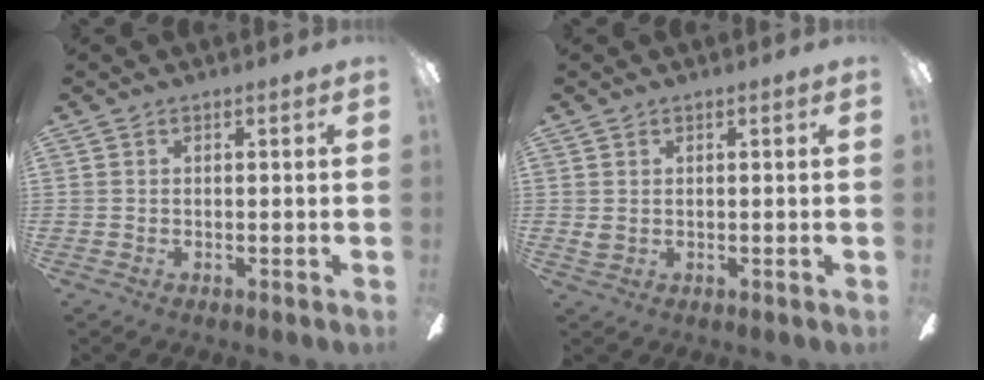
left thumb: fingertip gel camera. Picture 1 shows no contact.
{"total": 1.5, "force": [0.5, 1.3, 0.6], "torque": [-0.012, 0.003, 0.008]}